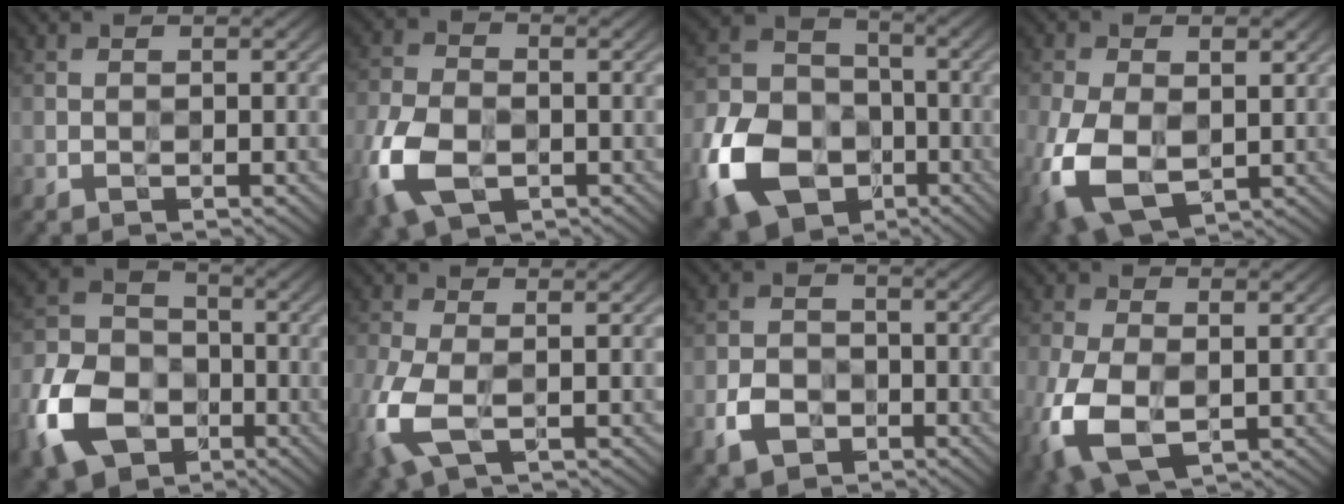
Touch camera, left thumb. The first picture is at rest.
{"total": 9.7, "force": [-3.8, 5.8, 6.8], "torque": [-0.182, -0.018, -0.081]}
{"total": 15.1, "force": [-6.4, 10.8, 8.4], "torque": [-0.216, -0.030, -0.137]}
{"total": 12.0, "force": [-2.0, 7.8, 8.9], "torque": [-0.226, -0.032, -0.033]}
{"total": 13.5, "force": [-5.7, 9.7, 7.5], "torque": [-0.193, -0.024, -0.131]}
{"total": 7.2, "force": [-1.8, 3.4, 6.0], "torque": [-0.162, -0.011, -0.039]}
{"total": 4.6, "force": [-2.4, 3.2, 2.3], "torque": [-0.051, -0.003, -0.052]}
{"total": 10.6, "force": [-2.8, 6.3, 8.0], "torque": [-0.217, -0.033, -0.046]}